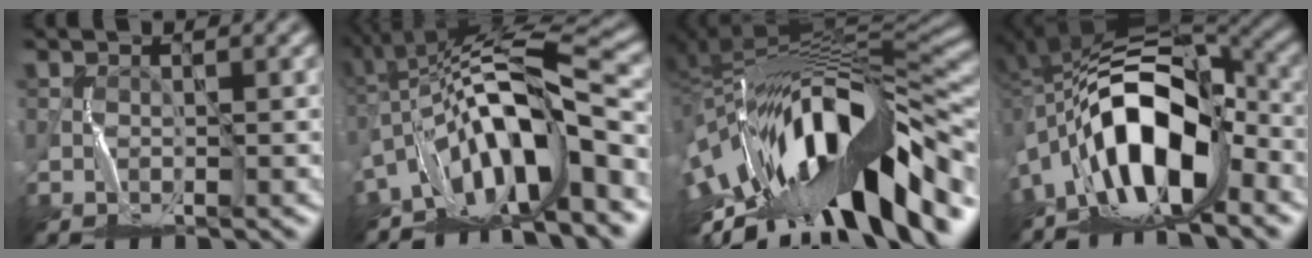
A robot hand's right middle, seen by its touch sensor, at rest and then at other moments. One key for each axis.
{"total": 11.0, "fx": -4.8, "fy": 2.9, "fz": 9.5, "tx": -0.147, "ty": 0.024, "tz": -0.089}
{"total": 16.7, "fx": -5.4, "fy": 5.4, "fz": 14.9, "tx": -0.248, "ty": 0.029, "tz": -0.102}
{"total": 11.4, "fx": -4.7, "fy": 4.3, "fz": 9.4, "tx": -0.158, "ty": 0.020, "tz": -0.092}